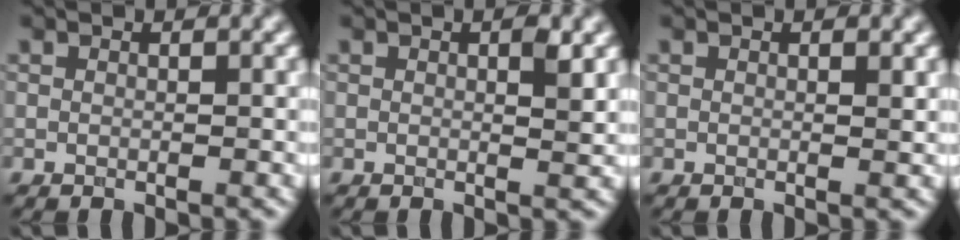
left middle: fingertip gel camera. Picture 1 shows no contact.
{"total": 1.7, "force": [0.5, 0.3, 1.7], "torque": [-0.022, -0.004, 0.005]}
{"total": 0.8, "force": [0.3, 0.2, 0.8], "torque": [-0.010, -0.002, 0.003]}